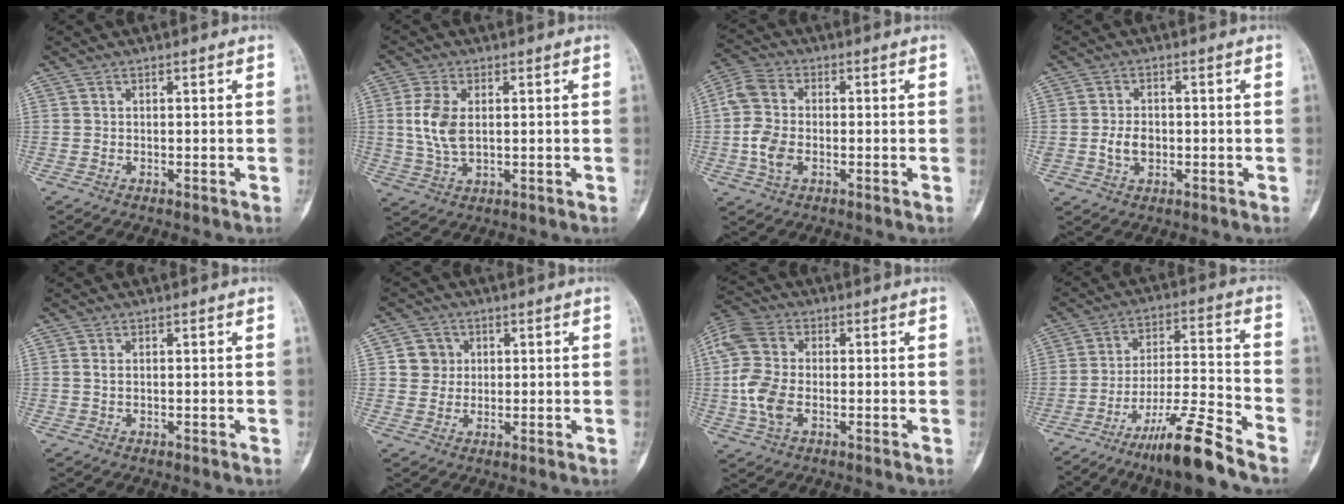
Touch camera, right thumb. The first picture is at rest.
{"total": 7.7, "force": [1.0, 4.3, 6.3], "torque": [-0.137, -0.006, 0.022]}
{"total": 8.1, "force": [-1.2, 5.3, 6.0], "torque": [-0.134, 0.014, -0.031]}
{"total": 4.6, "force": [-0.5, 3.3, 3.1], "torque": [-0.050, 0.002, -0.007]}
{"total": 1.1, "force": [0.2, 0.6, 0.8], "torque": [-0.015, 0.000, 0.005]}
{"total": 4.3, "force": [1.0, 4.2, 0.7], "torque": [0.016, 0.002, 0.013]}
{"total": 10.7, "force": [-0.9, 6.9, 8.1], "torque": [-0.186, 0.009, -0.026]}
{"total": 13.1, "force": [-10.0, 0.6, 8.5], "torque": [-0.156, 0.067, -0.173]}